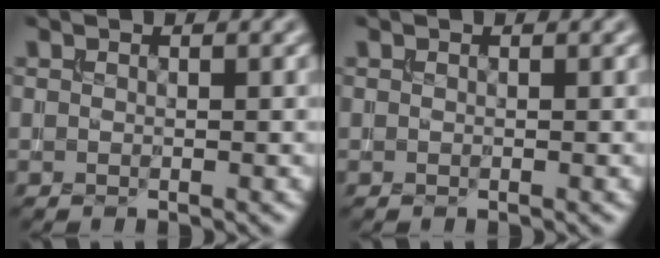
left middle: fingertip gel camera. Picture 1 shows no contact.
{"total": 0.0}